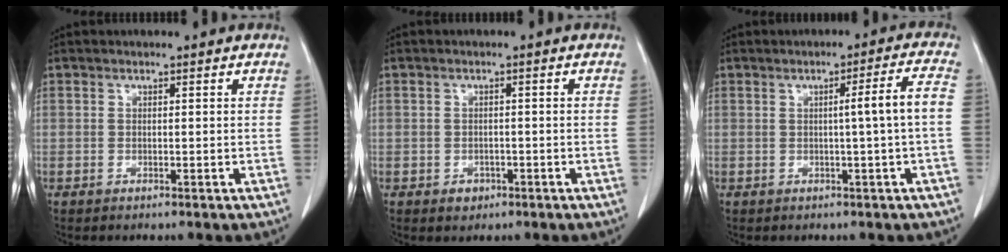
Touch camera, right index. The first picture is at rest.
{"total": 2.7, "force": [-1.2, 2.3, 0.9], "torque": [-0.010, 0.007, -0.009]}
{"total": 5.6, "force": [-0.3, -0.7, 5.5], "torque": [-0.083, 0.009, -0.001]}